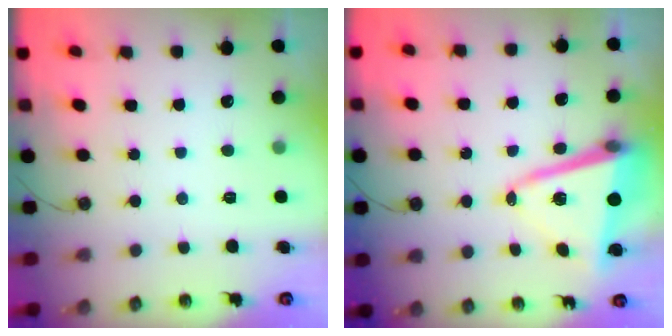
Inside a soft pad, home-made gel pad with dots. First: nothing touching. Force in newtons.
{"total": 12.7, "press": 12.6, "slide": 1.4}